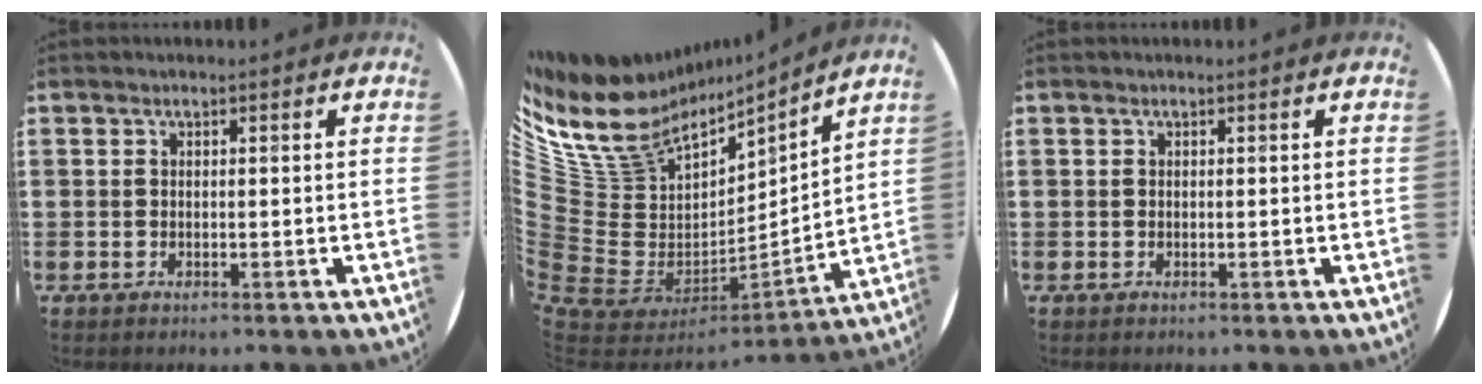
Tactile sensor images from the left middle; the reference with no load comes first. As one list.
[{"total": 12.0, "force": [6.4, 9.4, 3.7], "torque": [-0.151, -0.065, 0.120]}, {"total": 0.0}]